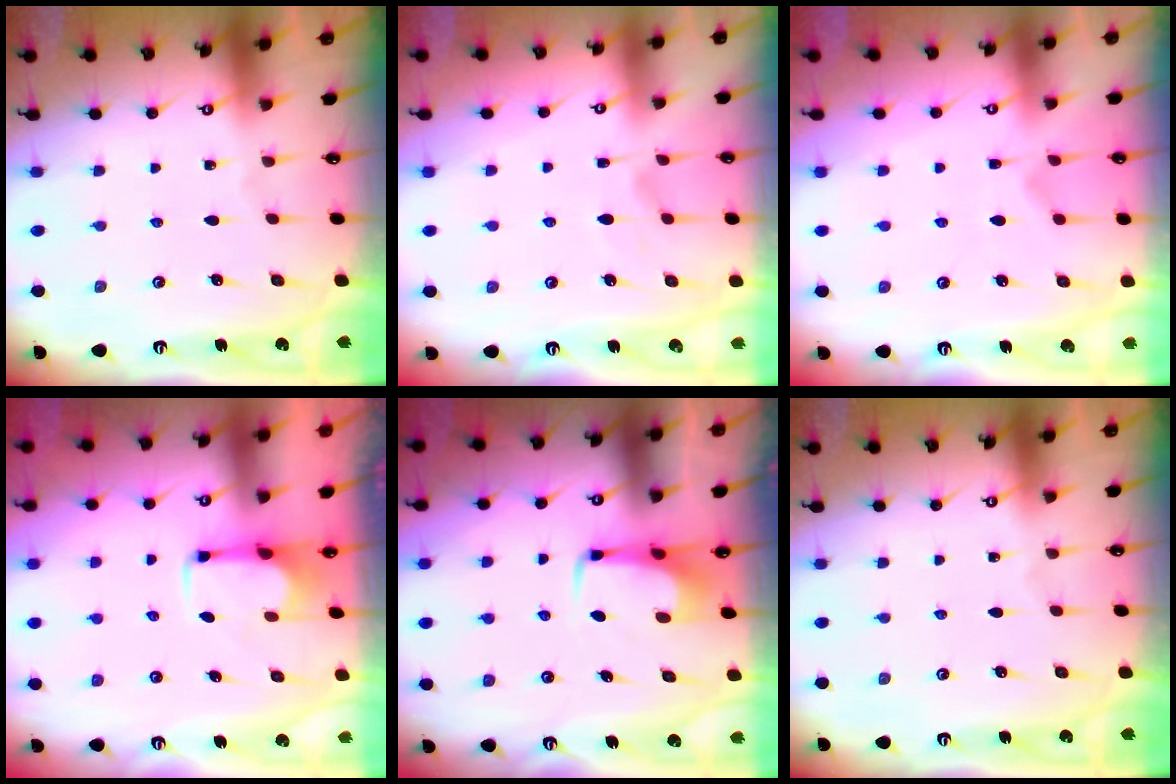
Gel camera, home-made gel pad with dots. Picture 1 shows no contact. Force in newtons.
{"total": 2.2, "press": 1.9, "slide": 1.1}
{"total": 1.5, "press": 1.1, "slide": 1.1}
{"total": 2.7, "press": 2.6, "slide": 0.7}
{"total": 3.2, "press": 3.2, "slide": 0.4}
{"total": 0.0}